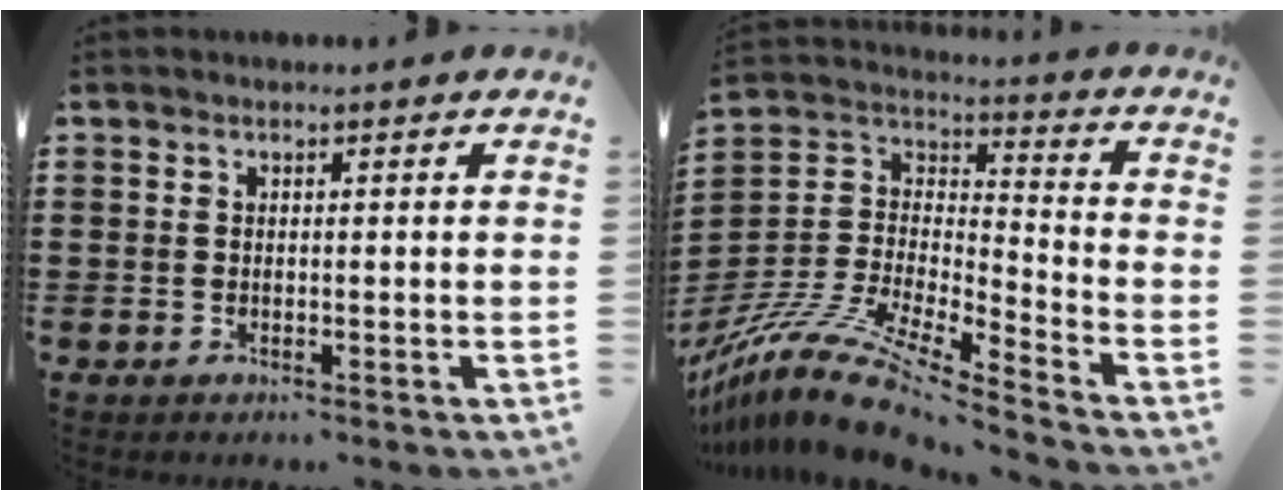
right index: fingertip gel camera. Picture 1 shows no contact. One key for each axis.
{"total": 13.7, "fx": -11.3, "fy": 1.9, "fz": 7.5, "tx": -0.161, "ty": 0.016, "tz": -0.222}